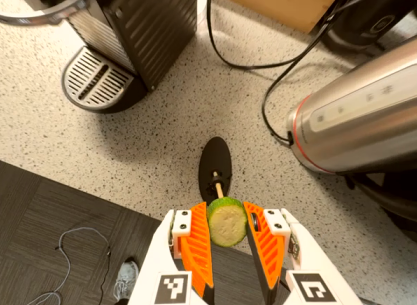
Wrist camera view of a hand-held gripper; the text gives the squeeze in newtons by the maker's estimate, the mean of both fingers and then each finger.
{"total": 9.0, "left": 8.4, "right": 9.5}